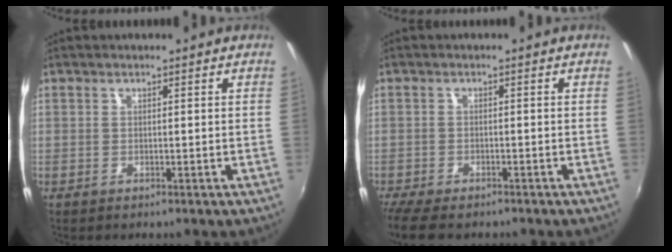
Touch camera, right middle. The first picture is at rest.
{"total": 7.8, "force": [-6.4, 2.2, 3.7], "torque": [-0.094, -0.037, -0.114]}